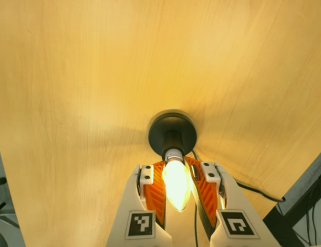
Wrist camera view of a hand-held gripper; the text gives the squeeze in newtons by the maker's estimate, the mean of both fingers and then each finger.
{"total": 18.5, "left": 23.3, "right": 13.7}